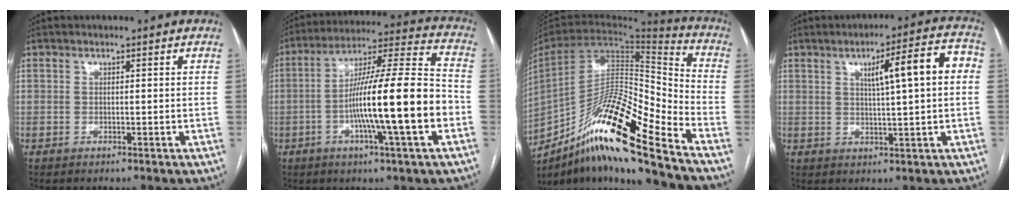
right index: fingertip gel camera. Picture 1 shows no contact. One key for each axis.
{"total": 18.9, "fx": -4.3, "fy": 0.4, "fz": 18.4, "tx": -0.307, "ty": 0.005, "tz": -0.074}
{"total": 22.3, "fx": -14.9, "fy": 1.3, "fz": 16.5, "tx": -0.298, "ty": -0.011, "tz": -0.274}
{"total": 10.0, "fx": 2.0, "fy": 0.9, "fz": 9.8, "tx": -0.137, "ty": 0.024, "tz": 0.027}